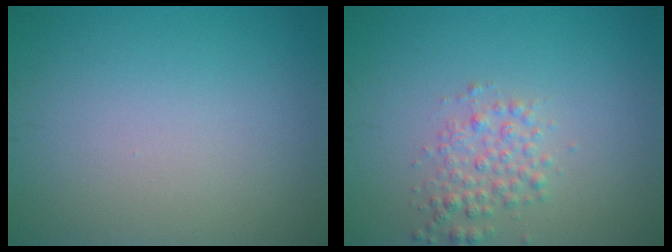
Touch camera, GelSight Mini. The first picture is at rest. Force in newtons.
{"total": 2.4, "press": 2.4, "slide": 0.1}